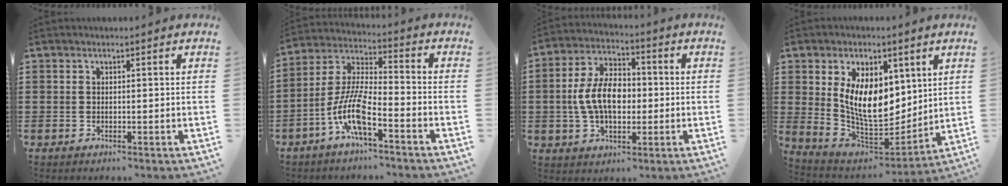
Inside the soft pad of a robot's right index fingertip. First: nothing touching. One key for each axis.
{"total": 9.7, "fx": -5.4, "fy": 2.3, "fz": 7.7, "tx": -0.181, "ty": -0.008, "tz": -0.107}
{"total": 9.3, "fx": -0.6, "fy": 5.9, "fz": 7.2, "tx": -0.170, "ty": 0.010, "tz": -0.018}
{"total": 10.3, "fx": 2.7, "fy": 6.4, "fz": 7.6, "tx": -0.159, "ty": -0.006, "tz": 0.048}